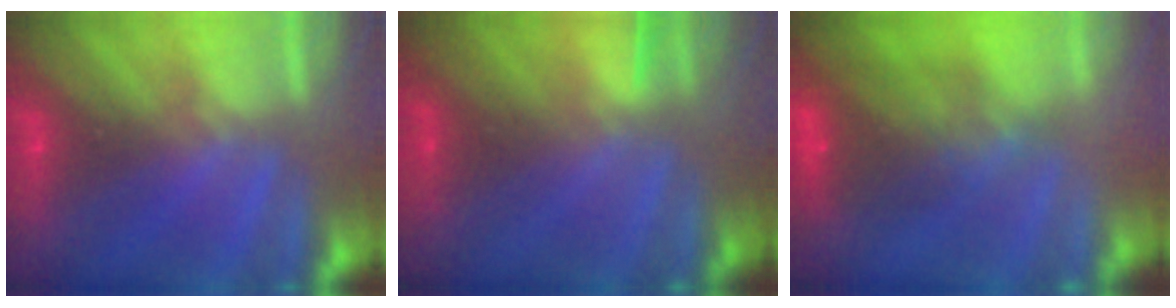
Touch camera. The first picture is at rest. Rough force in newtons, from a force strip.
{"total": 1.6}
{"total": 5.8}